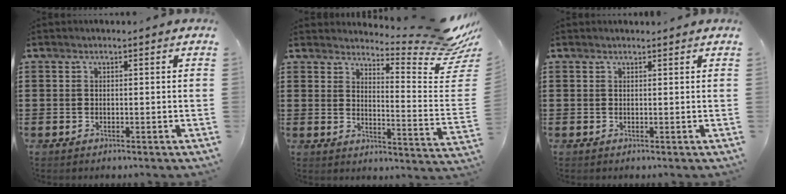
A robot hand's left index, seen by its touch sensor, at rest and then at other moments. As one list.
[{"total": 8.0, "force": [7.0, 0.7, 3.8], "torque": [-0.054, -0.070, 0.116]}, {"total": 0.6, "force": [0.6, 0.0, 0.1], "torque": [-0.003, 0.000, 0.012]}]